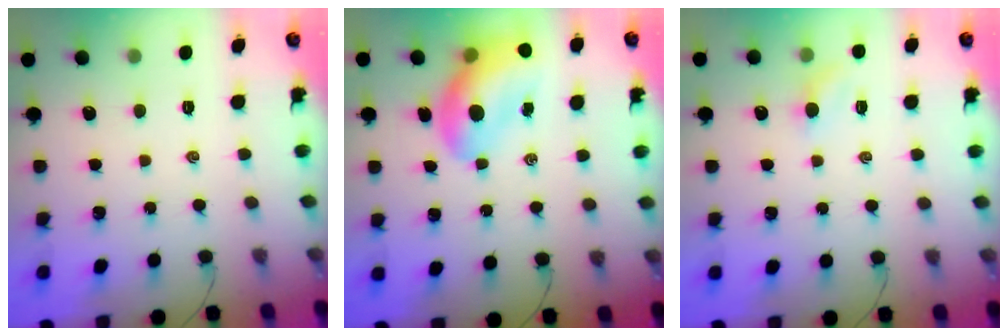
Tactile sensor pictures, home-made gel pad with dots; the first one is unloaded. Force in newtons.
{"total": 13.7, "press": 13.0, "slide": 4.2}
{"total": 2.9, "press": 2.7, "slide": 0.9}